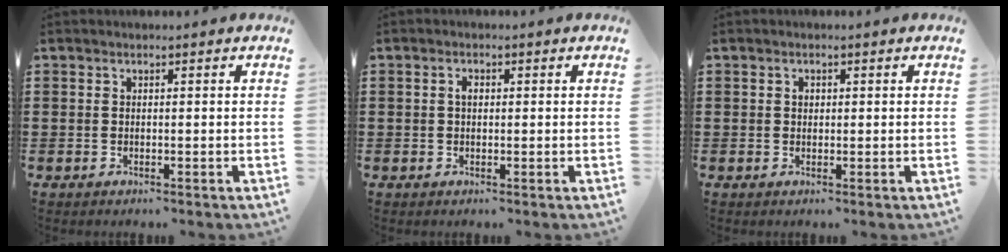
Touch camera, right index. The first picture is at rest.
{"total": 1.2, "force": [0.2, 0.7, 1.0], "torque": [-0.021, 0.005, 0.002]}
{"total": 0.8, "force": [0.3, 0.6, 0.4], "torque": [-0.010, 0.004, 0.005]}